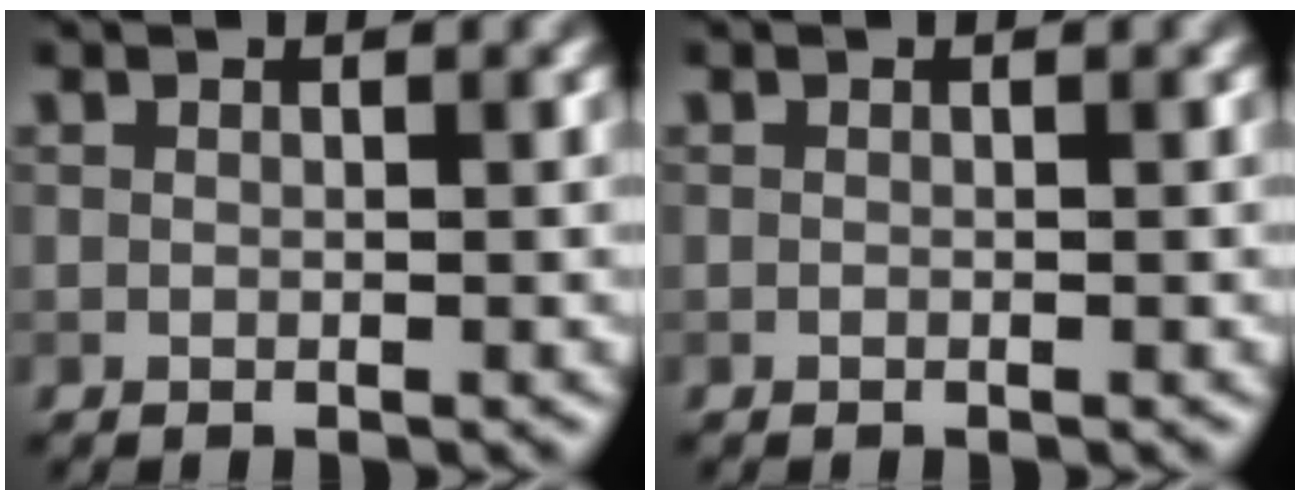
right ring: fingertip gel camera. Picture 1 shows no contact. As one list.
[{"total": 0.0}]